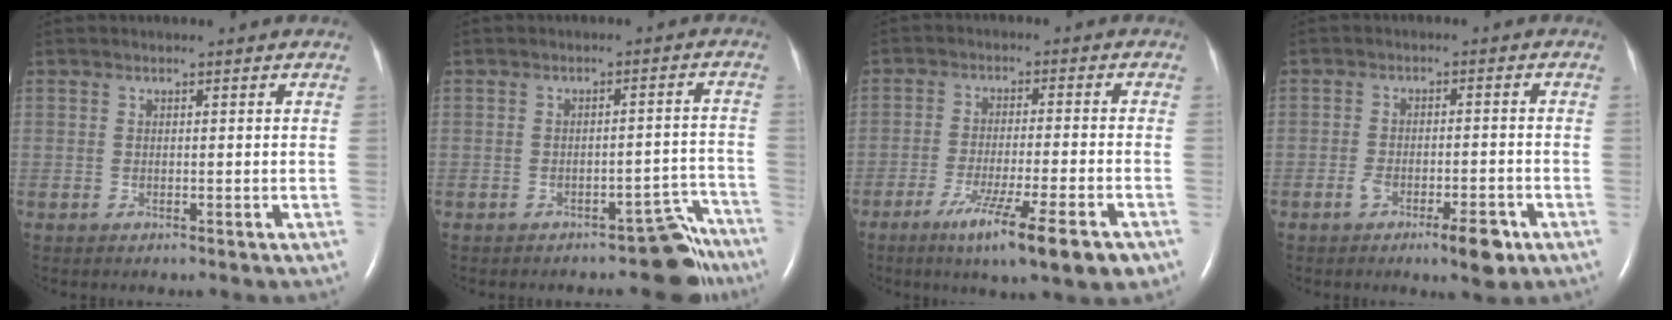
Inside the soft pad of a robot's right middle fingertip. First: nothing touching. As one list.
[{"total": 5.5, "force": [-4.9, 2.0, 1.5], "torque": [0.012, 0.036, -0.064]}, {"total": 12.4, "force": [-7.4, 0.5, 9.9], "torque": [-0.143, -0.029, -0.110]}, {"total": 5.8, "force": [-3.3, 1.5, 4.5], "torque": [-0.068, -0.001, -0.047]}]